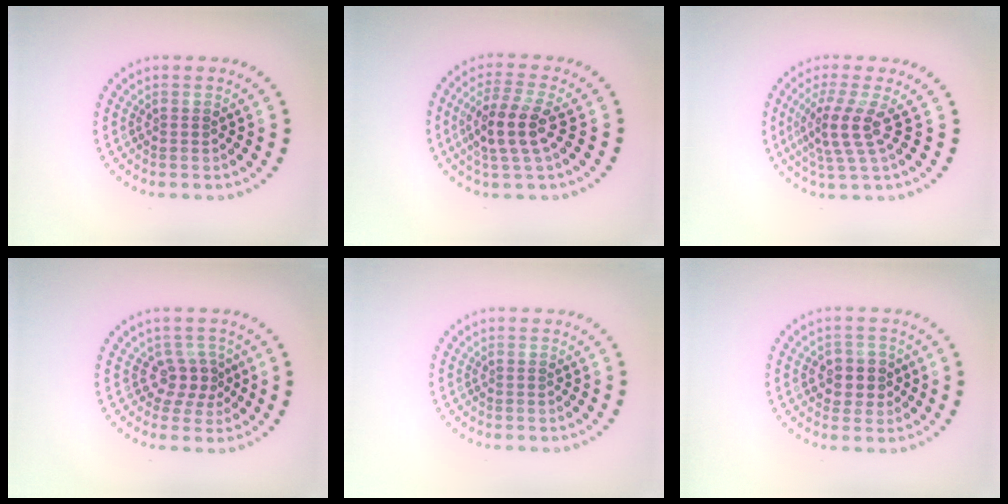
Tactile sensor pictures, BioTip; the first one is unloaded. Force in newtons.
{"total": 3.7, "press": 3.4, "slide": 1.5}
{"total": 3.4, "press": 2.6, "slide": 2.2}
{"total": 2.4, "press": 1.9, "slide": 1.6}
{"total": 0.0}
{"total": 2.9, "press": 2.7, "slide": 0.9}